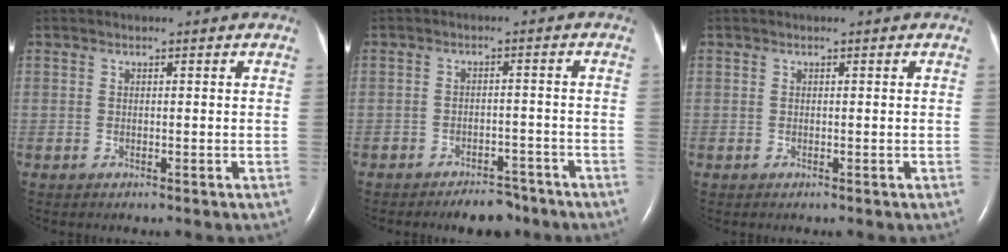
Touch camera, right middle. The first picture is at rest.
{"total": 5.1, "force": [-4.2, 2.2, 1.7], "torque": [-0.021, 0.005, -0.060]}
{"total": 0.0}